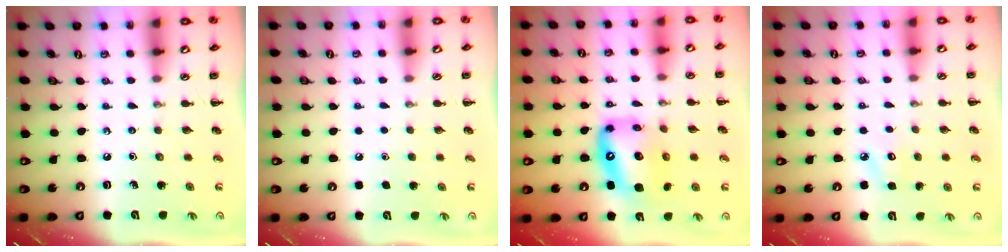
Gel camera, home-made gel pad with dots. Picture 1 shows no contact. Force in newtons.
{"total": 1.7, "press": 1.7, "slide": 0.1}
{"total": 13.6, "press": 13.2, "slide": 3.4}
{"total": 5.4, "press": 5.2, "slide": 1.5}